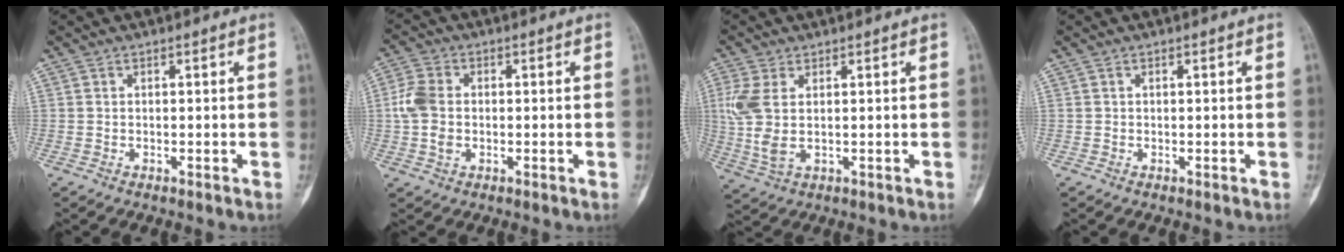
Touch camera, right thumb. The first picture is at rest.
{"total": 6.3, "force": [-0.3, 4.5, 4.4], "torque": [-0.096, 0.010, -0.011]}
{"total": 7.2, "force": [1.1, 3.7, 6.1], "torque": [-0.161, -0.003, 0.031]}
{"total": 0.0}